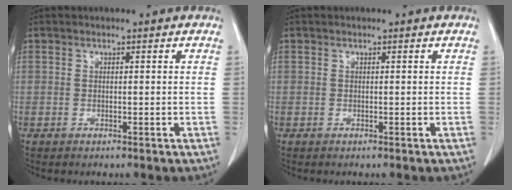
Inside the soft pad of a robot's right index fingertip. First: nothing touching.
{"total": 0.0}